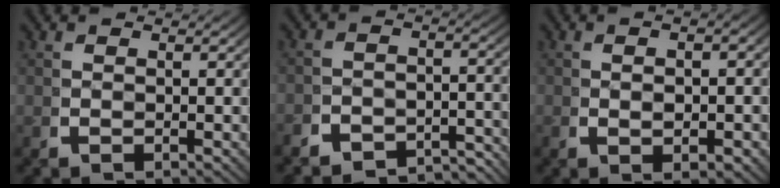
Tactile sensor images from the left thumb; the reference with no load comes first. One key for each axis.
{"total": 6.3, "fx": -5.7, "fy": 2.3, "fz": 1.4, "tx": -0.001, "ty": -0.018, "tz": -0.099}
{"total": 3.1, "fx": -0.5, "fy": 1.3, "fz": 2.7, "tx": -0.038, "ty": 0.000, "tz": -0.009}